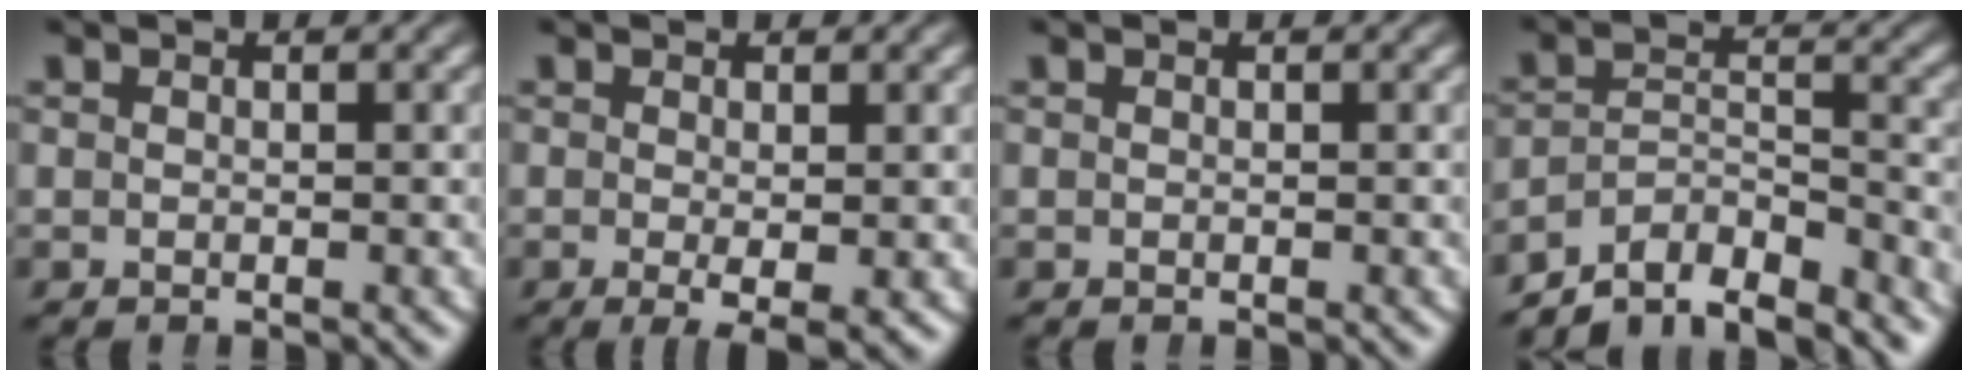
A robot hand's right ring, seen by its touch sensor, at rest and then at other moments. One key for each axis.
{"total": 3.5, "fx": -1.8, "fy": 0.9, "fz": 2.9, "tx": -0.041, "ty": -0.019, "tz": -0.019}
{"total": 0.0}
{"total": 9.7, "fx": -8.1, "fy": 4.0, "fz": 3.4, "tx": -0.060, "ty": -0.039, "tz": -0.122}